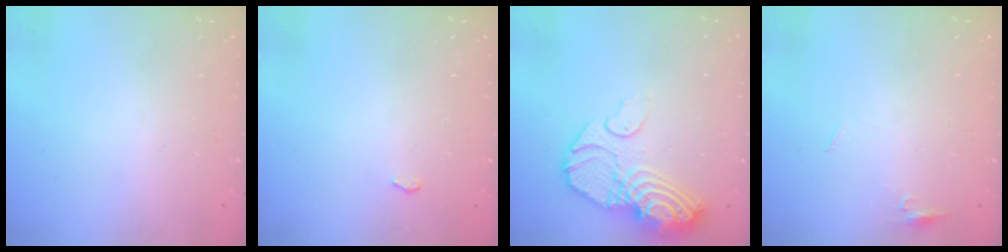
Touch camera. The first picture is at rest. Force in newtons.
{"total": 2.2, "press": 2.2, "slide": 0.3}
{"total": 14.7, "press": 14.6, "slide": 1.5}
{"total": 4.7, "press": 4.6, "slide": 0.5}